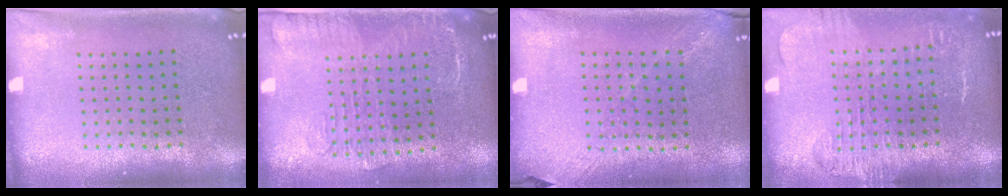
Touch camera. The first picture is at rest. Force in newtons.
{"total": 1.9, "press": 1.6, "slide": 1.0}
{"total": 1.3, "press": 1.0, "slide": 0.8}
{"total": 1.7, "press": 1.5, "slide": 0.8}